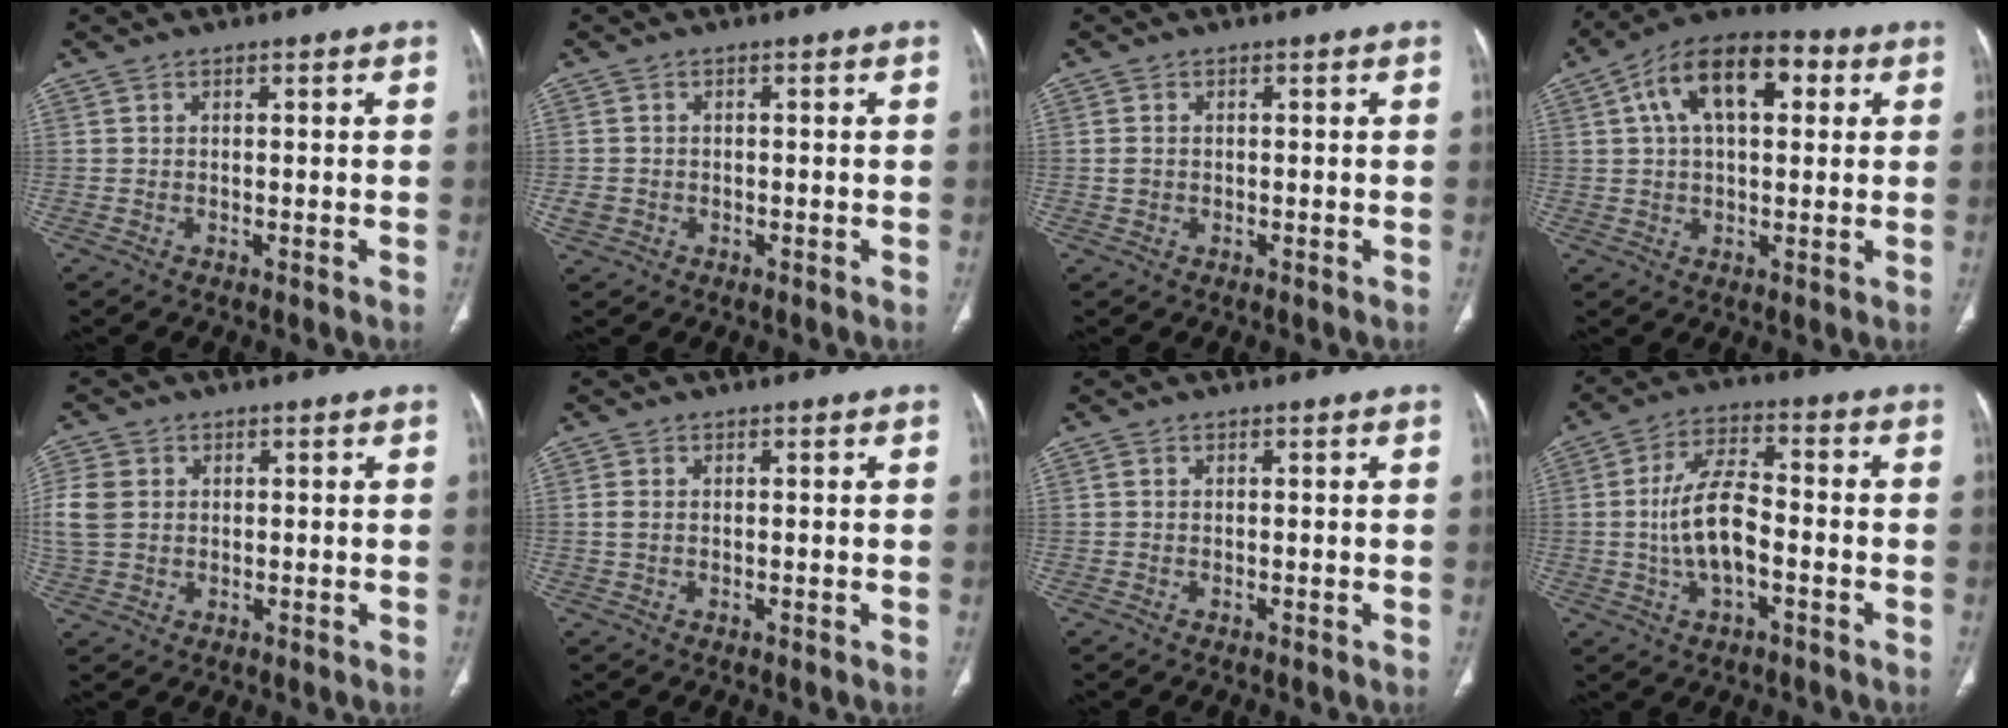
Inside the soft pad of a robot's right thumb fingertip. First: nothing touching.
{"total": 2.1, "force": [-0.6, 1.9, 0.7], "torque": [-0.014, 0.005, -0.010]}
{"total": 1.4, "force": [0.0, 1.1, 0.8], "torque": [-0.014, 0.002, 0.002]}
{"total": 14.7, "force": [4.5, 7.9, 11.6], "torque": [-0.177, 0.025, 0.065]}
{"total": 6.8, "force": [0.8, 5.4, 4.1], "torque": [-0.105, 0.008, 0.016]}
{"total": 1.4, "force": [0.0, 0.9, 1.1], "torque": [-0.028, 0.002, -0.001]}
{"total": 0.0}
{"total": 10.5, "force": [-2.0, 4.9, 9.0], "torque": [-0.170, 0.027, -0.041]}